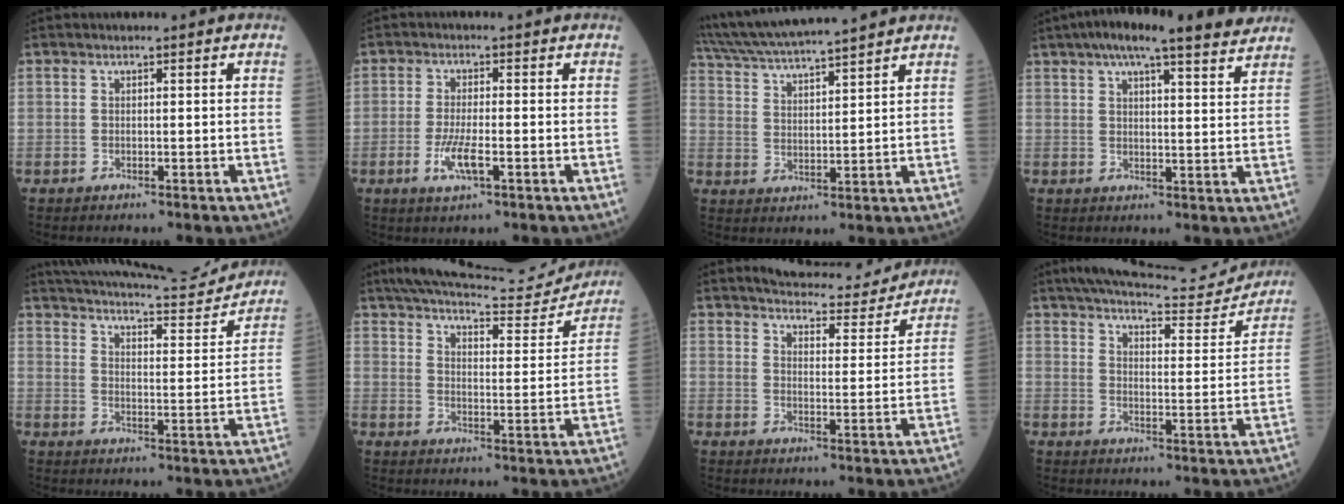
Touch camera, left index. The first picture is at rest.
{"total": 4.1, "force": [-1.4, 0.8, 3.8], "torque": [-0.083, -0.007, -0.027]}
{"total": 15.7, "force": [14.3, 0.0, 6.4], "torque": [-0.130, 0.030, 0.237]}
{"total": 15.2, "force": [12.5, 1.8, 8.4], "torque": [-0.129, 0.026, 0.165]}
{"total": 19.0, "force": [18.1, 1.6, 5.6], "torque": [-0.095, -0.031, 0.243]}
{"total": 18.9, "force": [17.7, 2.8, 6.0], "torque": [-0.092, -0.014, 0.235]}
{"total": 12.4, "force": [11.9, 2.3, 2.8], "torque": [-0.029, -0.013, 0.146]}
{"total": 17.4, "force": [16.3, 2.7, 5.5], "torque": [-0.077, -0.012, 0.210]}